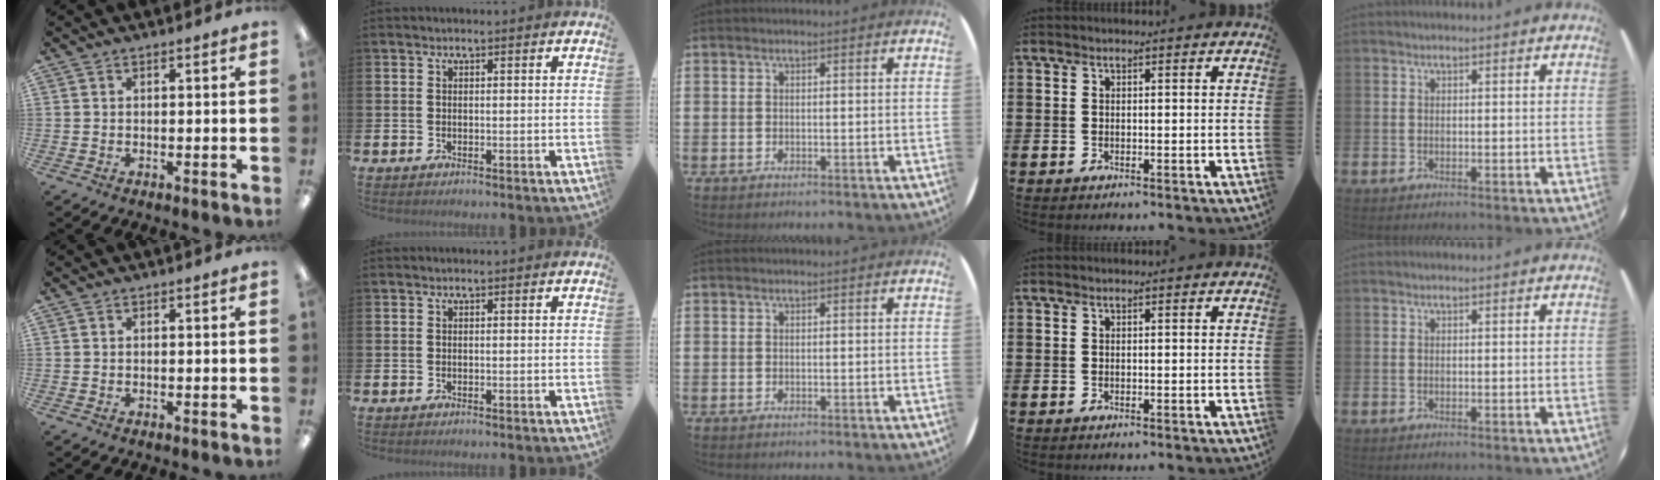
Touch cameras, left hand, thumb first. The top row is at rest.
{}